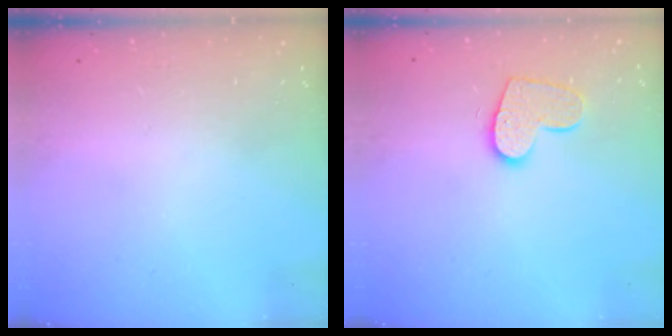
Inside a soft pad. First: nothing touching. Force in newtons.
{"total": 10.6, "press": 10.5, "slide": 0.8}